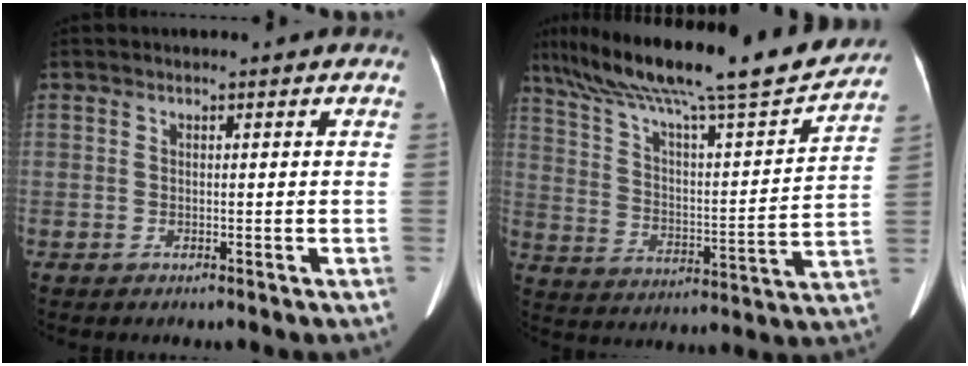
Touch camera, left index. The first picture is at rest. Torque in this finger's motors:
{"motor_torque": [0.02, -0.69, 0.33, 0.11]}